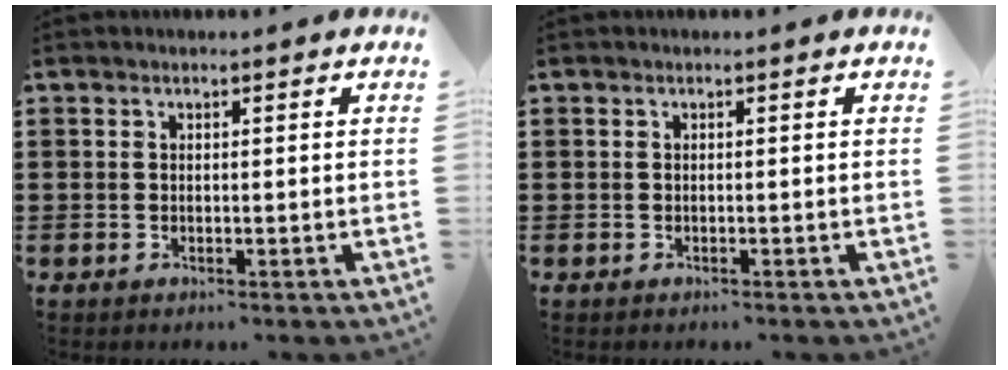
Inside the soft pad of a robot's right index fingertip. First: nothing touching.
{"total": 0.0}